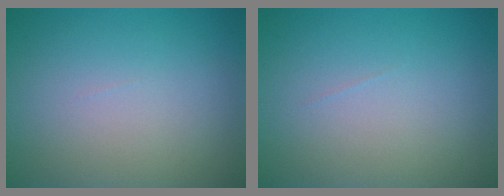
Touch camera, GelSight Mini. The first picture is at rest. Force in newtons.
{"total": 0.0}